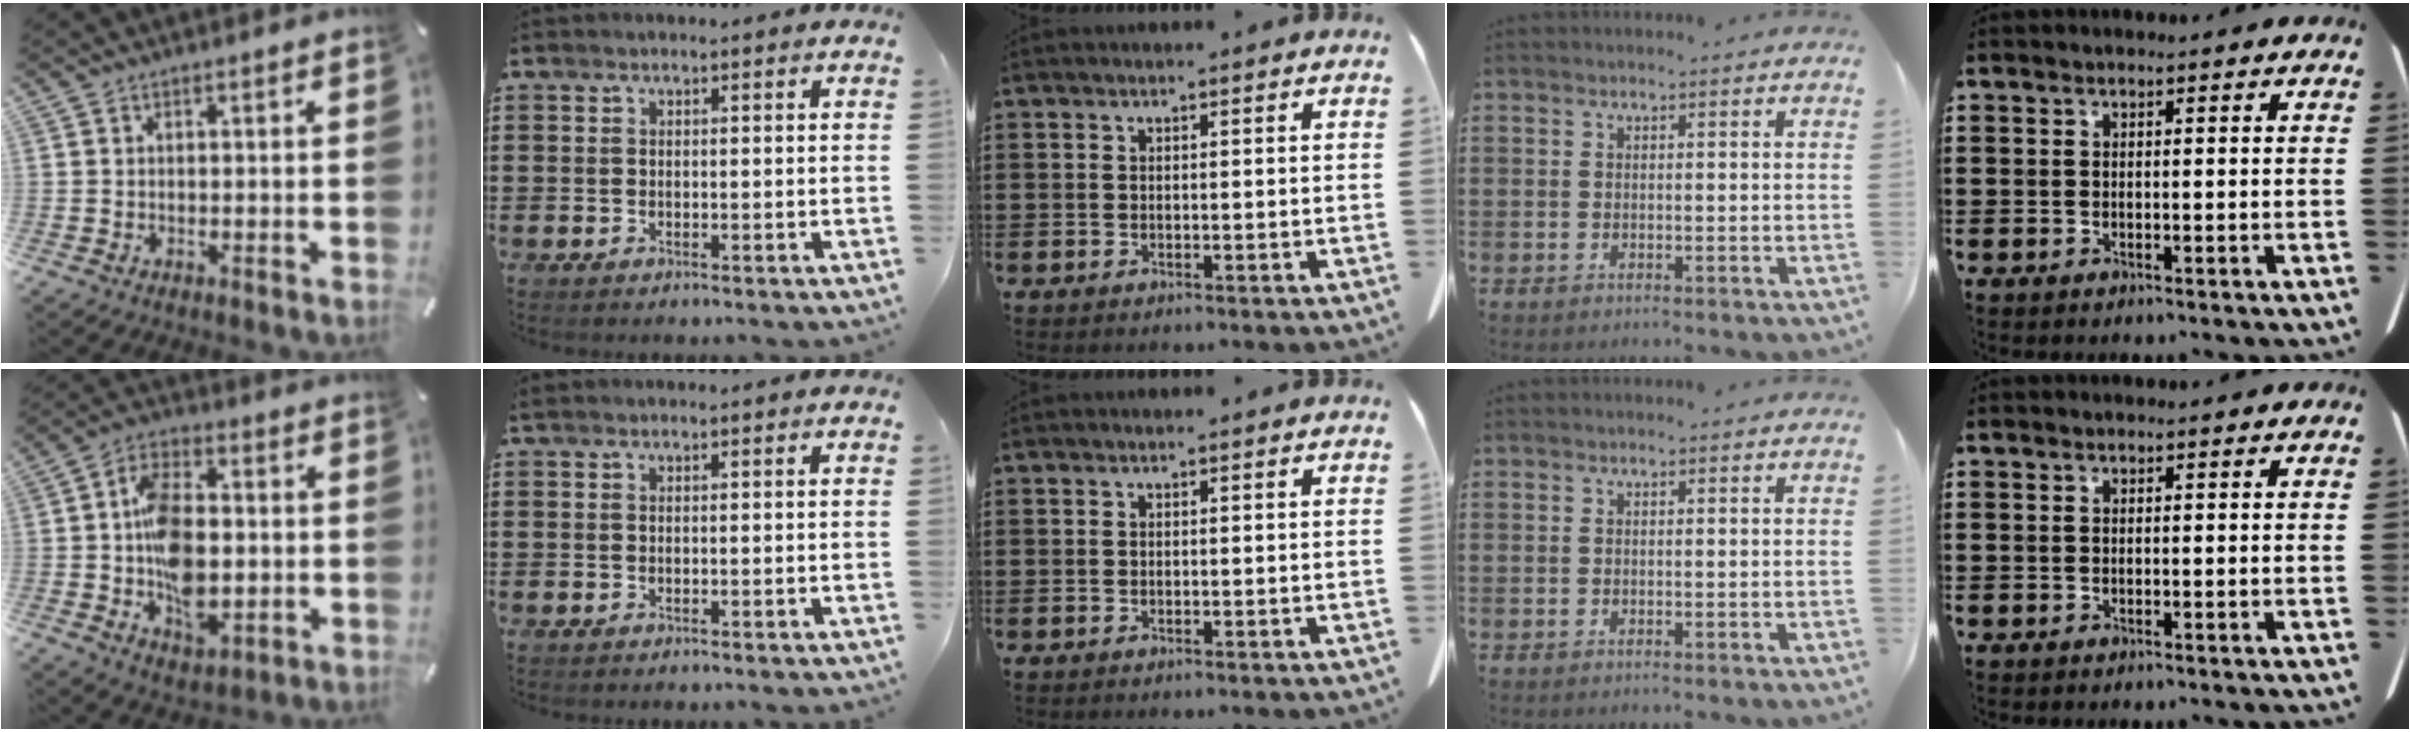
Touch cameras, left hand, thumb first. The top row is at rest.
{"thumb": {"total": 14.1, "force": [-1.3, 9.2, 10.6], "torque": [-0.186, 0.010, -0.017]}}